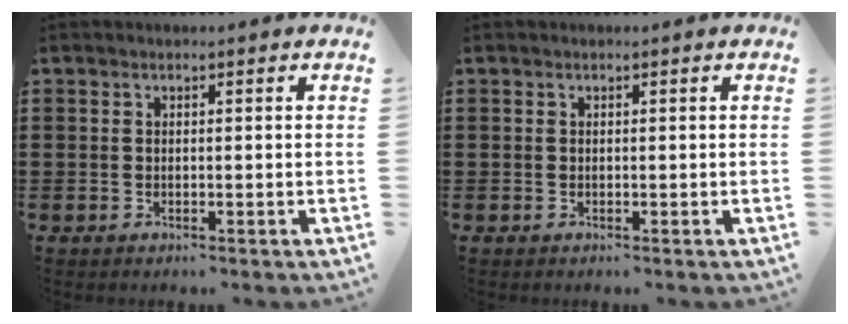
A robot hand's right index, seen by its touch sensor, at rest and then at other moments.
{"total": 0.0}